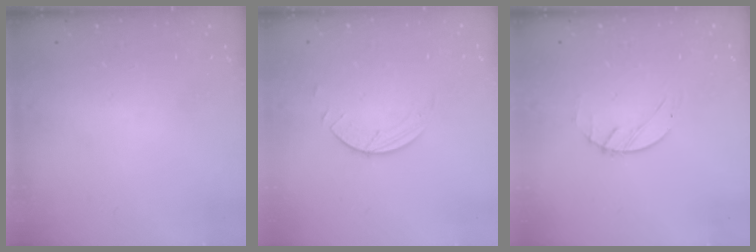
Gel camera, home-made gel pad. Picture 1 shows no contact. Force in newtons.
{"total": 2.0, "press": 2.0, "slide": 0.2}
{"total": 1.2, "press": 1.2, "slide": 0.2}